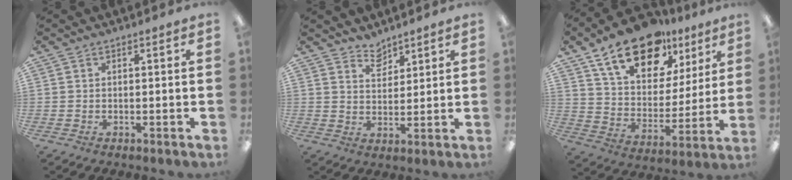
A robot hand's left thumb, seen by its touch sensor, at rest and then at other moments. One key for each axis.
{"total": 3.7, "fx": 3.4, "fy": 1.4, "fz": 0.3, "tx": 0.004, "ty": -0.024, "tz": 0.062}
{"total": 19.8, "fx": 13.4, "fy": 10.4, "fz": 10.3, "tx": -0.171, "ty": -0.072, "tz": 0.237}